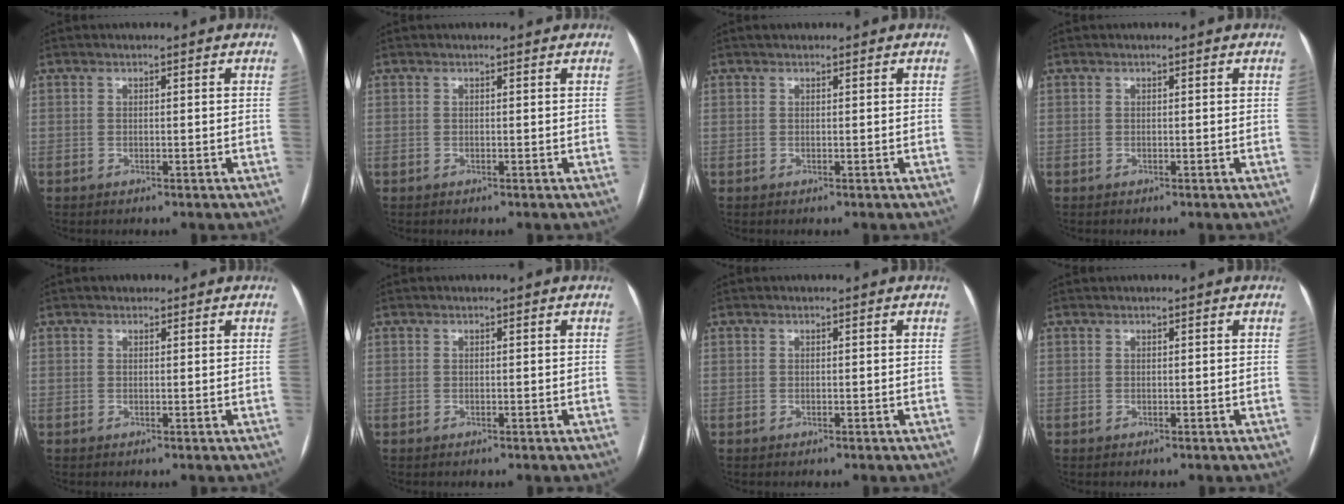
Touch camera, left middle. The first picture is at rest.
{"total": 0.6, "force": [0.6, 0.2, 0.1], "torque": [-0.008, 0.004, 0.004]}
{"total": 0.8, "force": [0.7, 0.4, 0.2], "torque": [-0.009, 0.012, 0.012]}
{"total": 0.0}
{"total": 0.9, "force": [0.6, 0.6, 0.1], "torque": [0.001, 0.000, 0.005]}
{"total": 0.0}
{"total": 0.0}
{"total": 0.0}